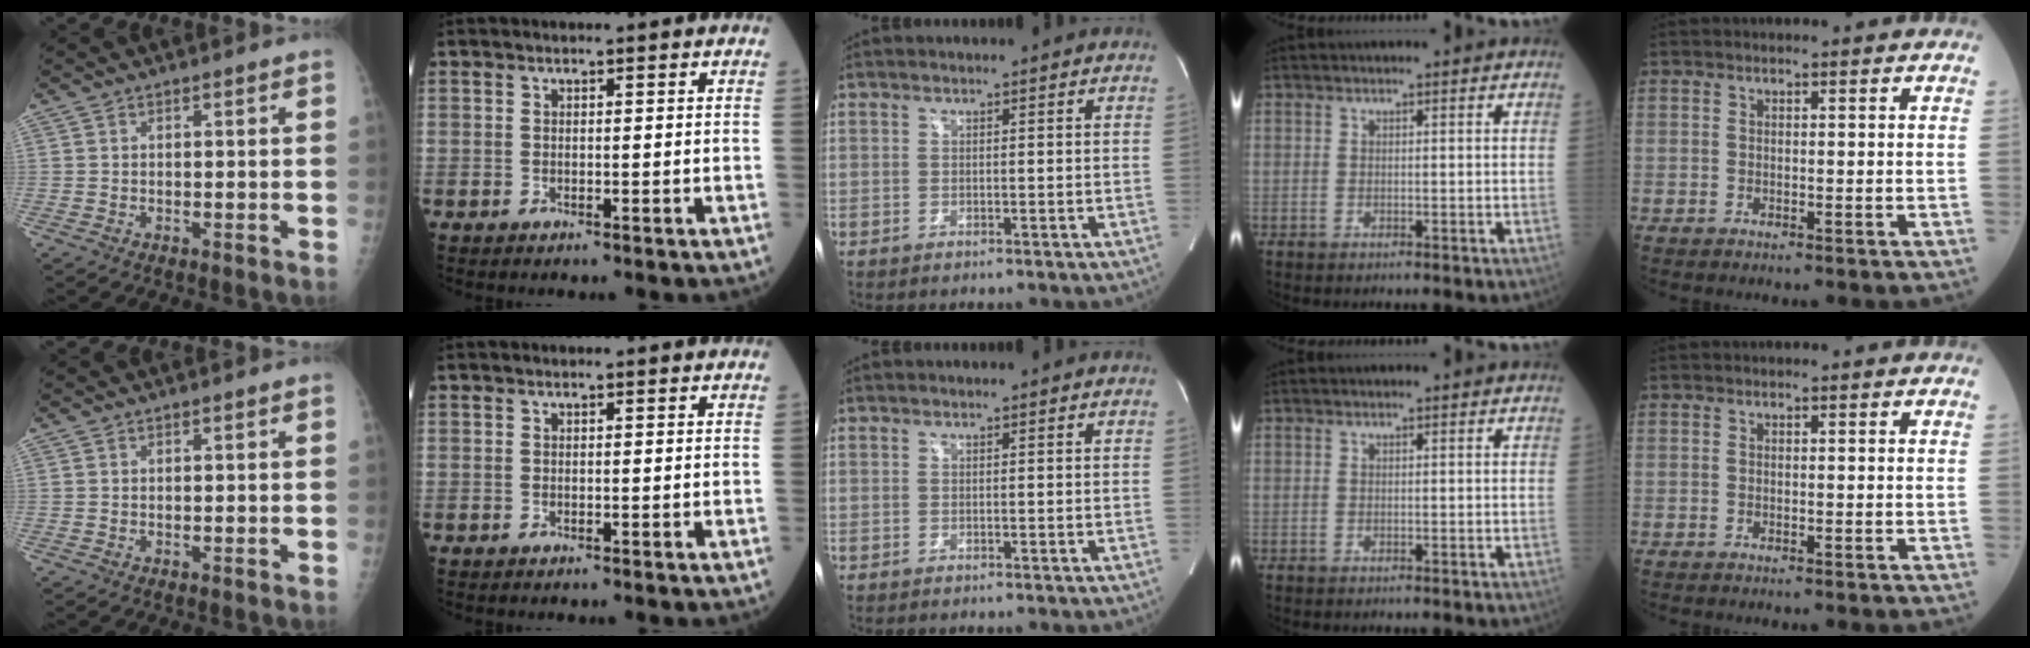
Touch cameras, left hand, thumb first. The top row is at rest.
{}